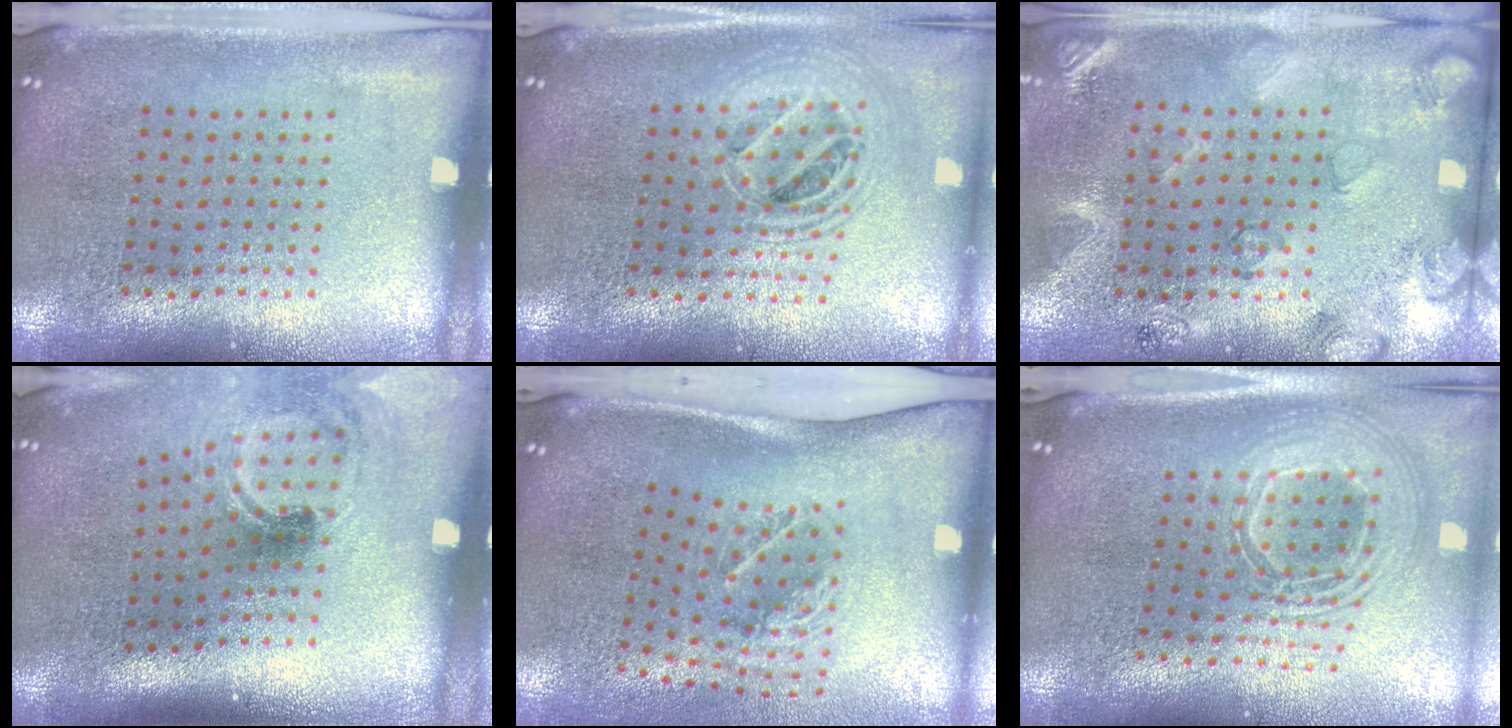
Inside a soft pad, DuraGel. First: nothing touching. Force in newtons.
{"total": 1.9, "press": 1.6, "slide": 1.1}
{"total": 2.2, "press": 1.9, "slide": 1.1}
{"total": 1.5, "press": 1.2, "slide": 1.0}
{"total": 2.1, "press": 1.3, "slide": 1.7}
{"total": 2.5, "press": 1.8, "slide": 1.7}